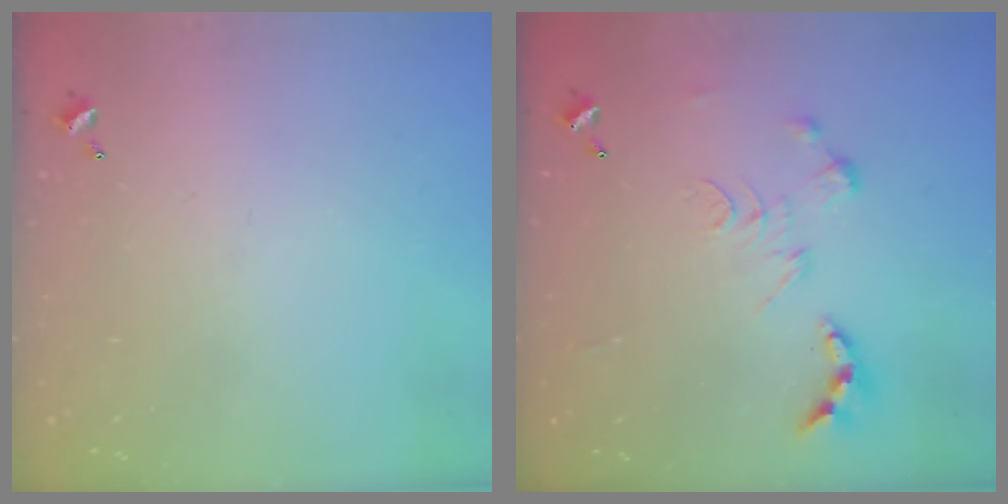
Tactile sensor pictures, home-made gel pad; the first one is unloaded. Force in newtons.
{"total": 0.0}